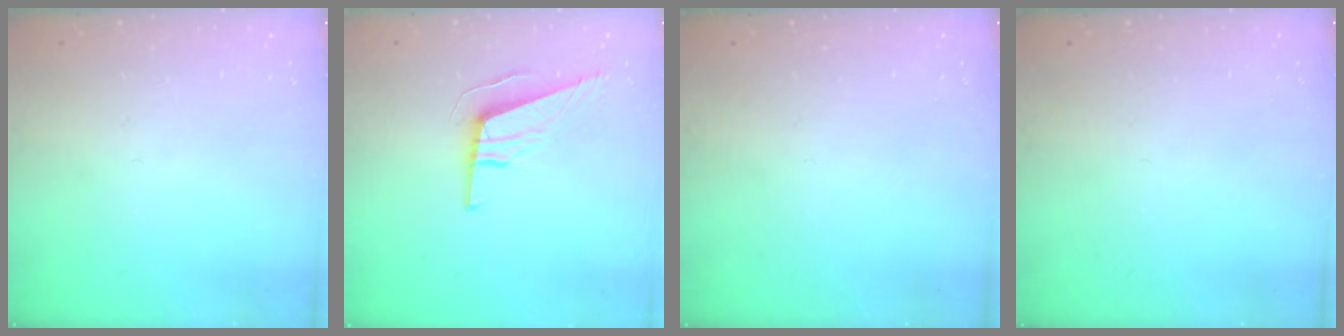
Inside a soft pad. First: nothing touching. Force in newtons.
{"total": 9.7, "press": 9.5, "slide": 2.0}
{"total": 0.0}
{"total": 0.0}